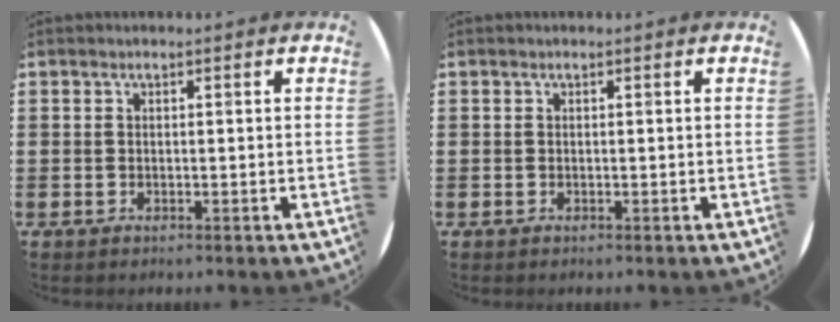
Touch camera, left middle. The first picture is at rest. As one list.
[{"total": 0.0}]